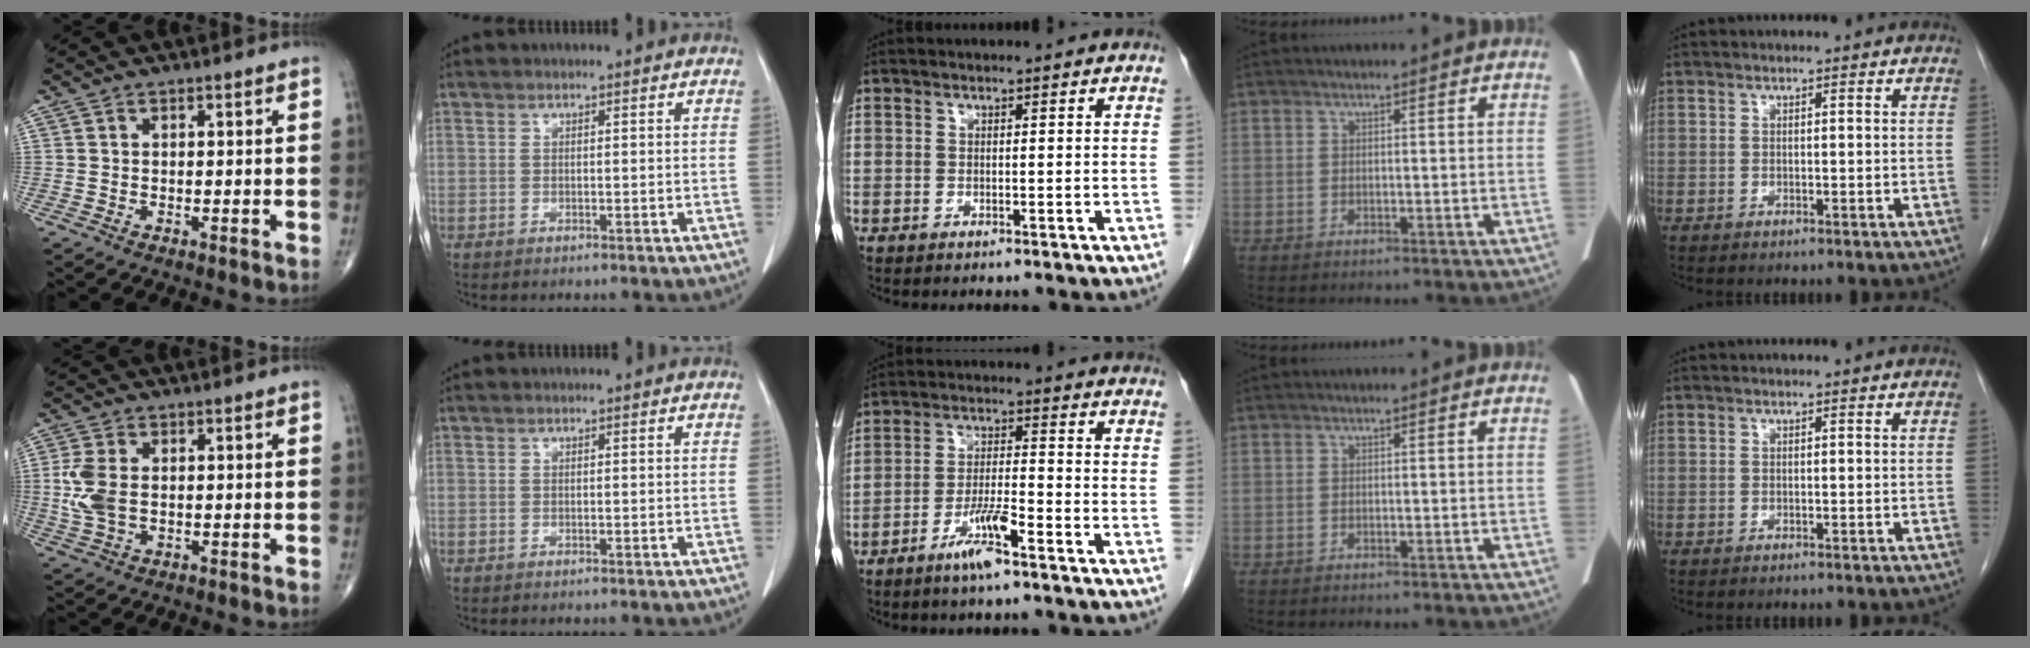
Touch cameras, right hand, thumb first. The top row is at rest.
{"thumb": {"total": 6.4, "force": [0.2, 3.9, 5.1], "torque": [-0.125, 0.001, 0.006]}, "middle": {"total": 6.2, "force": [-4.0, 0.3, 4.7], "torque": [-0.093, -0.003, -0.076]}}